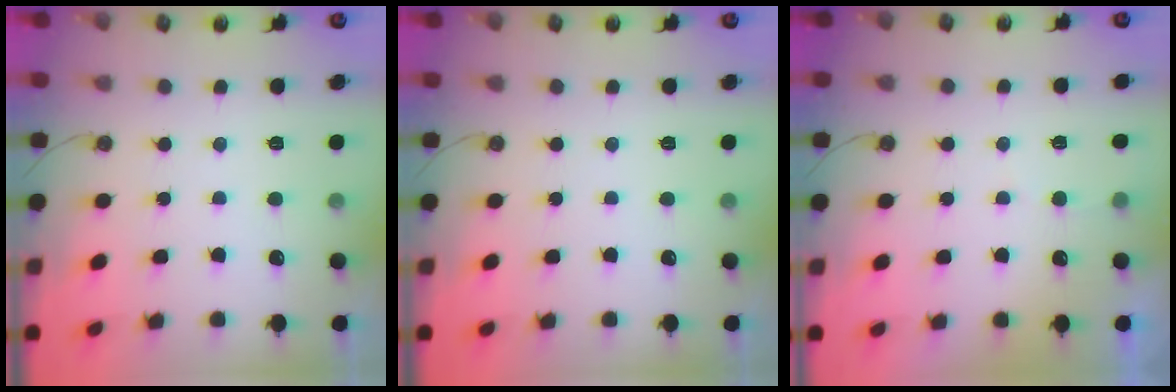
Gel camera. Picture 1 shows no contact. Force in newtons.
{"total": 0.0}
{"total": 3.0, "press": 2.9, "slide": 0.3}